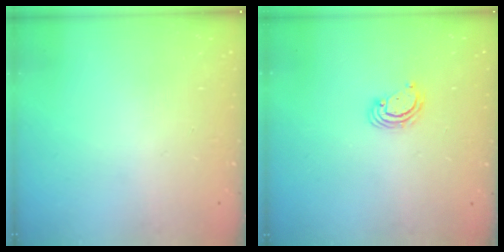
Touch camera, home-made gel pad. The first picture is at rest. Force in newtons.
{"total": 2.8, "press": 2.8, "slide": 0.3}